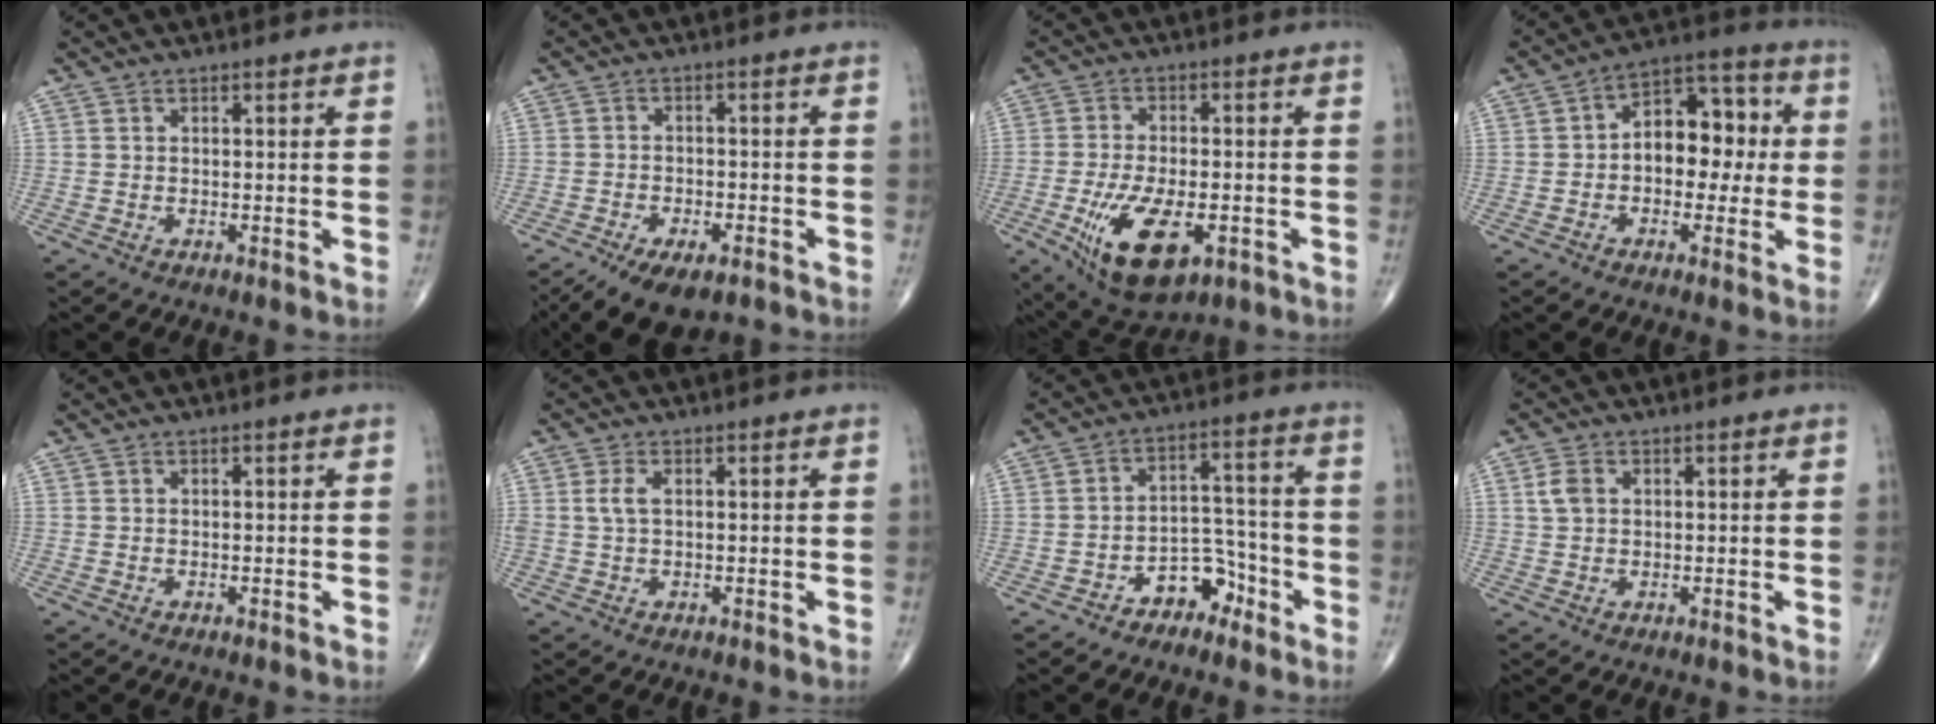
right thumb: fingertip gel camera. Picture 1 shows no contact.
{"total": 10.5, "force": [-7.0, 4.8, 6.2], "torque": [-0.093, 0.017, -0.110]}
{"total": 14.0, "force": [-4.9, 6.6, 11.3], "torque": [-0.193, -0.001, -0.070]}
{"total": 11.9, "force": [0.2, 7.9, 8.9], "torque": [-0.089, 0.036, -0.009]}
{"total": 0.0}
{"total": 2.6, "force": [0.5, 1.3, 2.2], "torque": [-0.055, 0.006, 0.011]}
{"total": 7.4, "force": [-4.6, 4.7, 3.4], "torque": [-0.017, 0.055, -0.076]}
{"total": 3.0, "force": [0.8, 2.1, 2.0], "torque": [-0.040, 0.004, 0.016]}